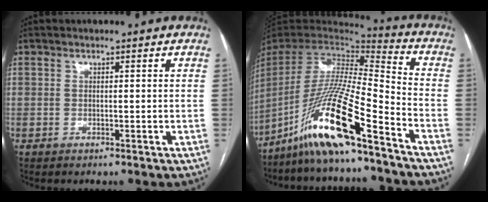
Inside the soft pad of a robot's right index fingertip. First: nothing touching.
{"total": 18.9, "force": [-13.0, 0.1, 13.7], "torque": [-0.293, -0.025, -0.246]}